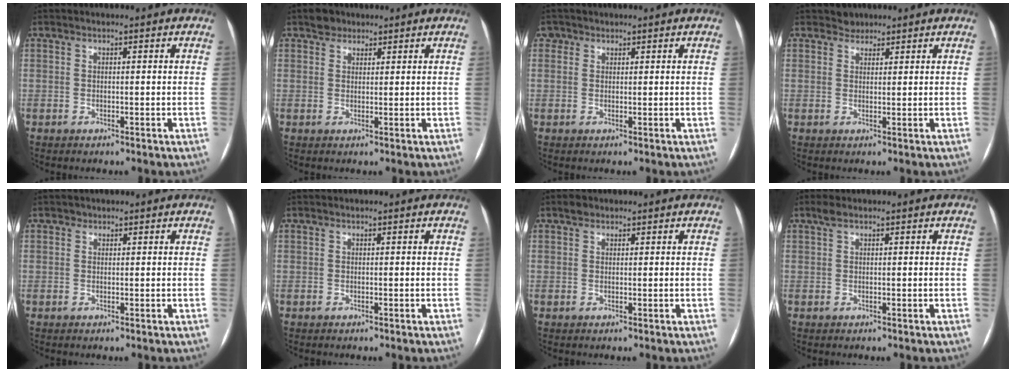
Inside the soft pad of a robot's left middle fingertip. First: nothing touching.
{"total": 2.1, "force": [1.6, 1.4, 0.2], "torque": [-0.005, 0.005, 0.025]}
{"total": 1.4, "force": [0.8, 1.2, -0.1], "torque": [0.009, 0.003, 0.010]}
{"total": 1.6, "force": [1.3, 0.8, -0.3], "torque": [0.006, 0.002, 0.019]}
{"total": 0.5, "force": [0.4, 0.4, 0.0], "torque": [0.000, -0.002, 0.006]}
{"total": 0.0}
{"total": 1.1, "force": [0.9, 0.7, 0.3], "torque": [-0.007, 0.006, 0.015]}
{"total": 1.1, "force": [0.8, 0.2, 0.7], "torque": [-0.021, 0.013, 0.020]}